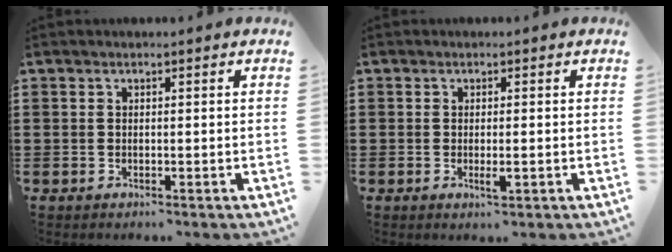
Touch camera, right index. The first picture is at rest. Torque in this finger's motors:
{"motor_torque": [0.07, 0.09, 0.04, 0.02]}